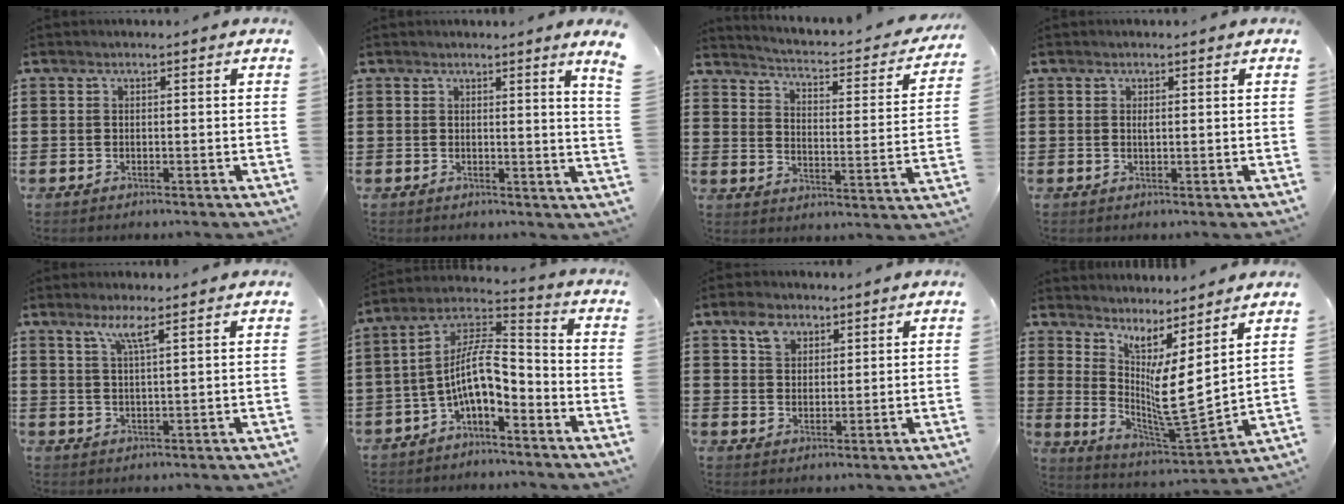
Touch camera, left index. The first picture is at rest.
{"total": 2.4, "force": [1.8, -1.2, 1.1], "torque": [-0.016, -0.017, 0.031]}
{"total": 2.1, "force": [1.9, -0.1, 0.9], "torque": [-0.035, -0.029, 0.018]}
{"total": 0.6, "force": [0.2, 0.2, 0.5], "torque": [-0.013, 0.000, 0.005]}
{"total": 3.5, "force": [2.2, 0.1, 2.7], "torque": [-0.061, 0.002, 0.038]}
{"total": 9.6, "force": [-4.0, 3.5, 8.1], "torque": [-0.192, -0.011, -0.088]}
{"total": 4.4, "force": [2.7, 3.0, 1.7], "torque": [-0.037, 0.009, 0.048]}
{"total": 6.9, "force": [1.4, 0.5, 6.8], "torque": [-0.130, -0.055, 0.020]}